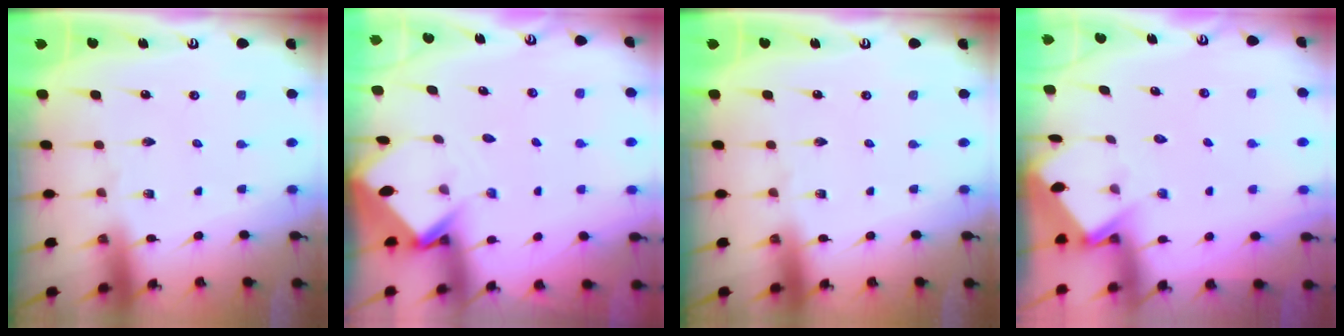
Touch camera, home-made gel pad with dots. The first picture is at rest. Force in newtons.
{"total": 3.5, "press": 3.4, "slide": 0.3}
{"total": 0.0}
{"total": 3.9, "press": 3.9, "slide": 0.4}